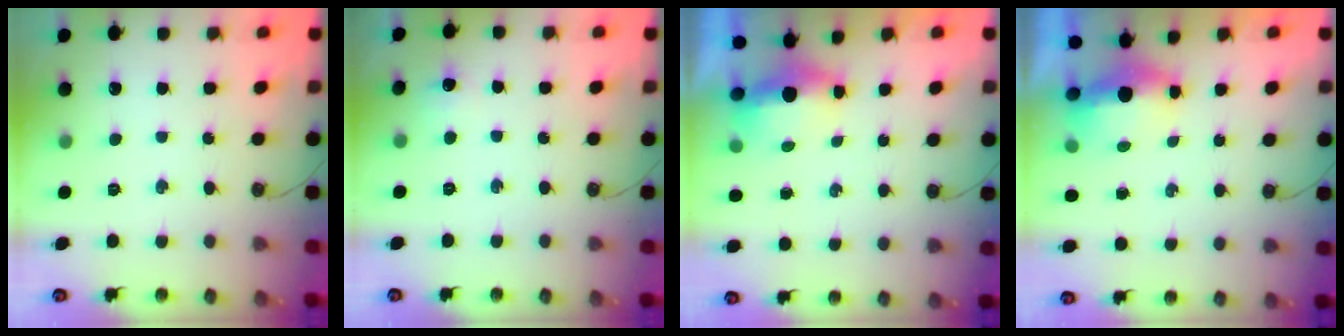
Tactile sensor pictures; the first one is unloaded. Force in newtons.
{"total": 5.7, "press": 5.7, "slide": 0.8}
{"total": 4.9, "press": 4.8, "slide": 1.2}
{"total": 13.4, "press": 6.1, "slide": 11.9}